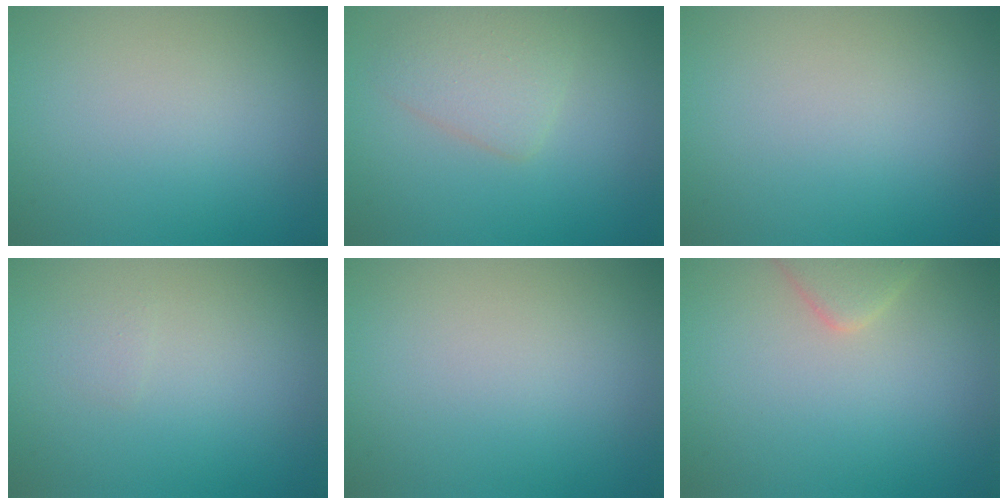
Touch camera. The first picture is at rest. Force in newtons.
{"total": 2.8, "press": 2.8, "slide": 0.1}
{"total": 0.0}
{"total": 0.6, "press": 0.6, "slide": 0.1}
{"total": 0.0}
{"total": 2.8, "press": 2.8, "slide": 0.3}